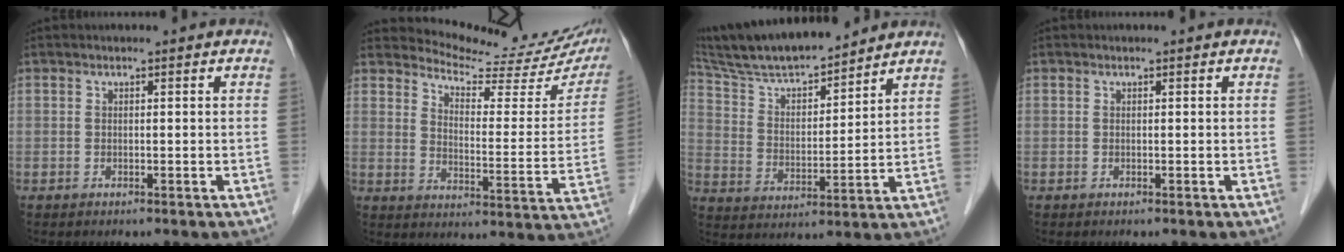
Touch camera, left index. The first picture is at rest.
{"total": 17.3, "force": [16.4, 2.5, 4.9], "torque": [-0.065, -0.066, 0.194]}
{"total": 15.7, "force": [14.1, 2.2, 6.6], "torque": [-0.125, 0.015, 0.251]}
{"total": 0.0}